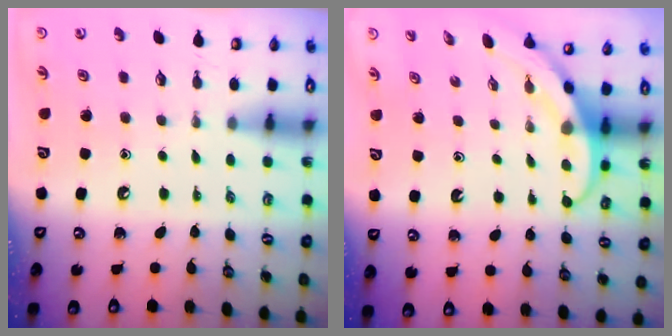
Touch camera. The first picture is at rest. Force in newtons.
{"total": 3.8, "press": 3.8, "slide": 0.3}